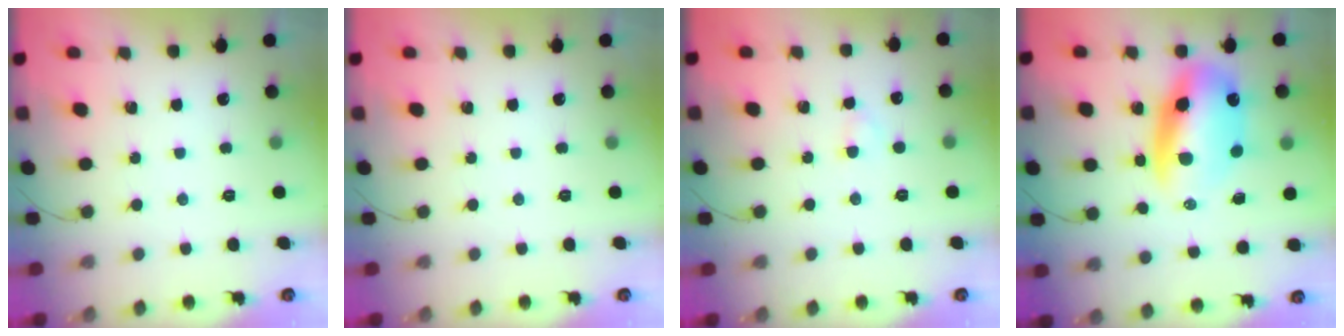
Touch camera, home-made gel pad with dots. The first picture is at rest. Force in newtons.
{"total": 0.0}
{"total": 1.8, "press": 1.6, "slide": 0.8}
{"total": 13.9, "press": 13.6, "slide": 3.2}